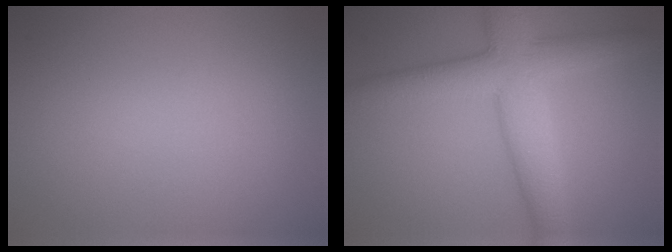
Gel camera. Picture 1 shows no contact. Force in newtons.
{"total": 7.2, "press": 7.2, "slide": 0.2}